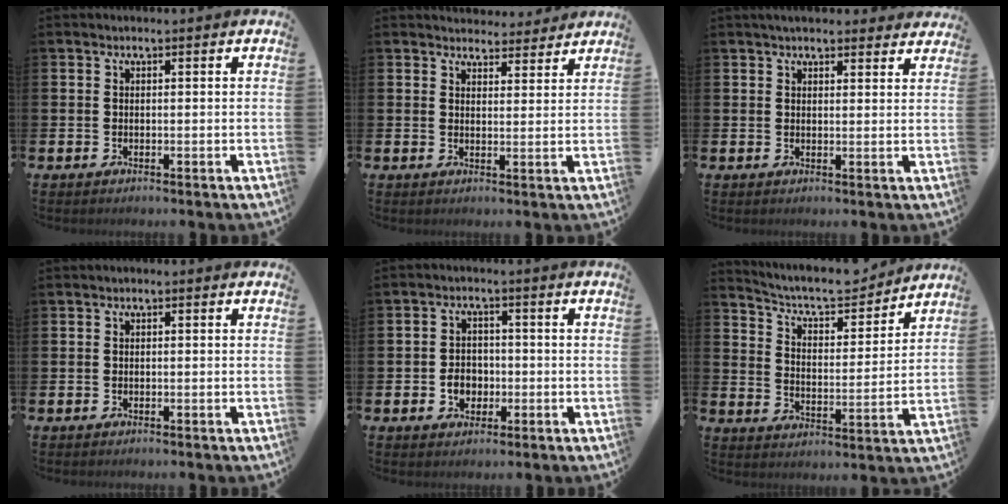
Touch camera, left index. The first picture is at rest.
{"total": 4.0, "force": [3.8, 1.1, -0.2], "torque": [0.011, -0.023, 0.067]}
{"total": 3.3, "force": [3.2, 0.8, 0.7], "torque": [-0.007, -0.012, 0.056]}
{"total": 0.6, "force": [-0.5, 0.3, 0.1], "torque": [-0.001, -0.001, -0.011]}
{"total": 3.6, "force": [-1.0, 2.9, 1.9], "torque": [-0.021, -0.003, -0.027]}
{"total": 7.5, "force": [7.0, 1.6, 2.1], "torque": [-0.063, -0.051, 0.117]}